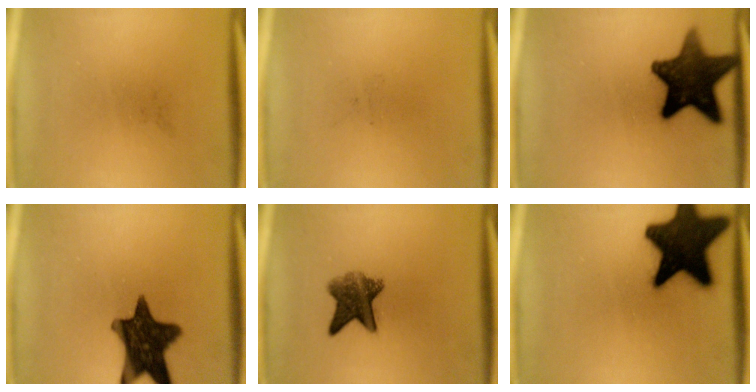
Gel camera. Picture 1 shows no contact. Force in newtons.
{"total": 0.0}
{"total": 14.8}
{"total": 14.1}
{"total": 7.0}
{"total": 19.4}